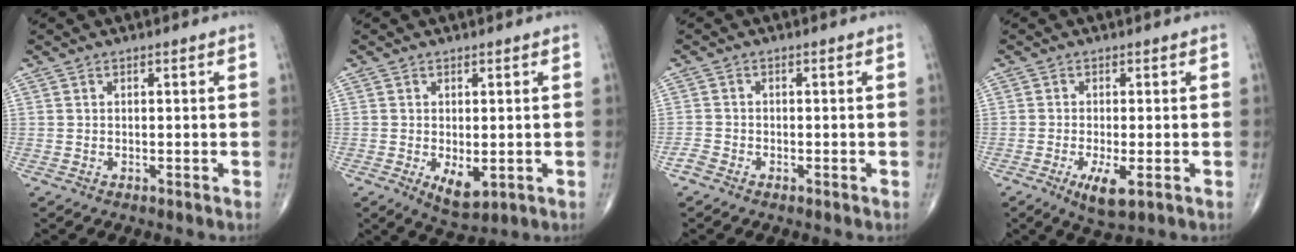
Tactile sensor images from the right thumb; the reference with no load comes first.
{"total": 5.0, "force": [-1.1, 2.5, 4.2], "torque": [-0.059, -0.013, -0.006]}
{"total": 1.6, "force": [-1.3, 0.8, 0.5], "torque": [-0.015, 0.000, -0.029]}
{"total": 5.3, "force": [-2.0, 1.5, 4.7], "torque": [-0.087, -0.013, -0.031]}